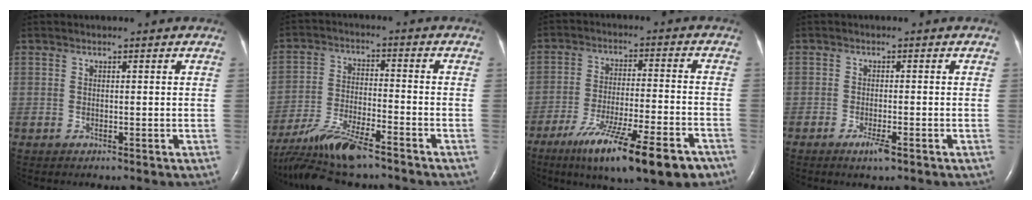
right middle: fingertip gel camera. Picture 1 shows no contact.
{"total": 11.4, "force": [-9.4, 1.6, 6.2], "torque": [-0.125, -0.021, -0.168]}
{"total": 16.9, "force": [-11.0, 2.3, 12.6], "torque": [-0.177, -0.035, -0.177]}
{"total": 2.3, "force": [-1.4, 0.3, 1.8], "torque": [-0.037, -0.003, -0.024]}